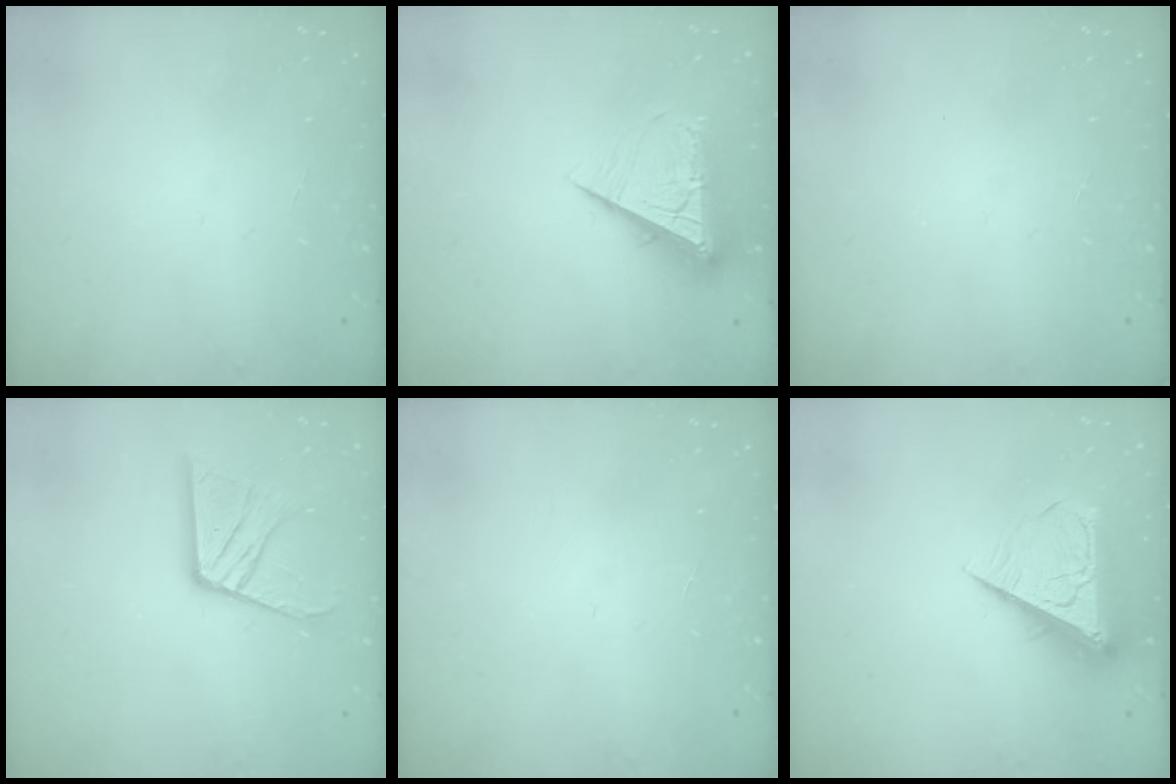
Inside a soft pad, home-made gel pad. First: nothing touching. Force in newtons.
{"total": 11.8, "press": 11.7, "slide": 1.2}
{"total": 0.0}
{"total": 14.0, "press": 14.0, "slide": 1.4}
{"total": 0.0}
{"total": 8.5, "press": 8.4, "slide": 1.2}